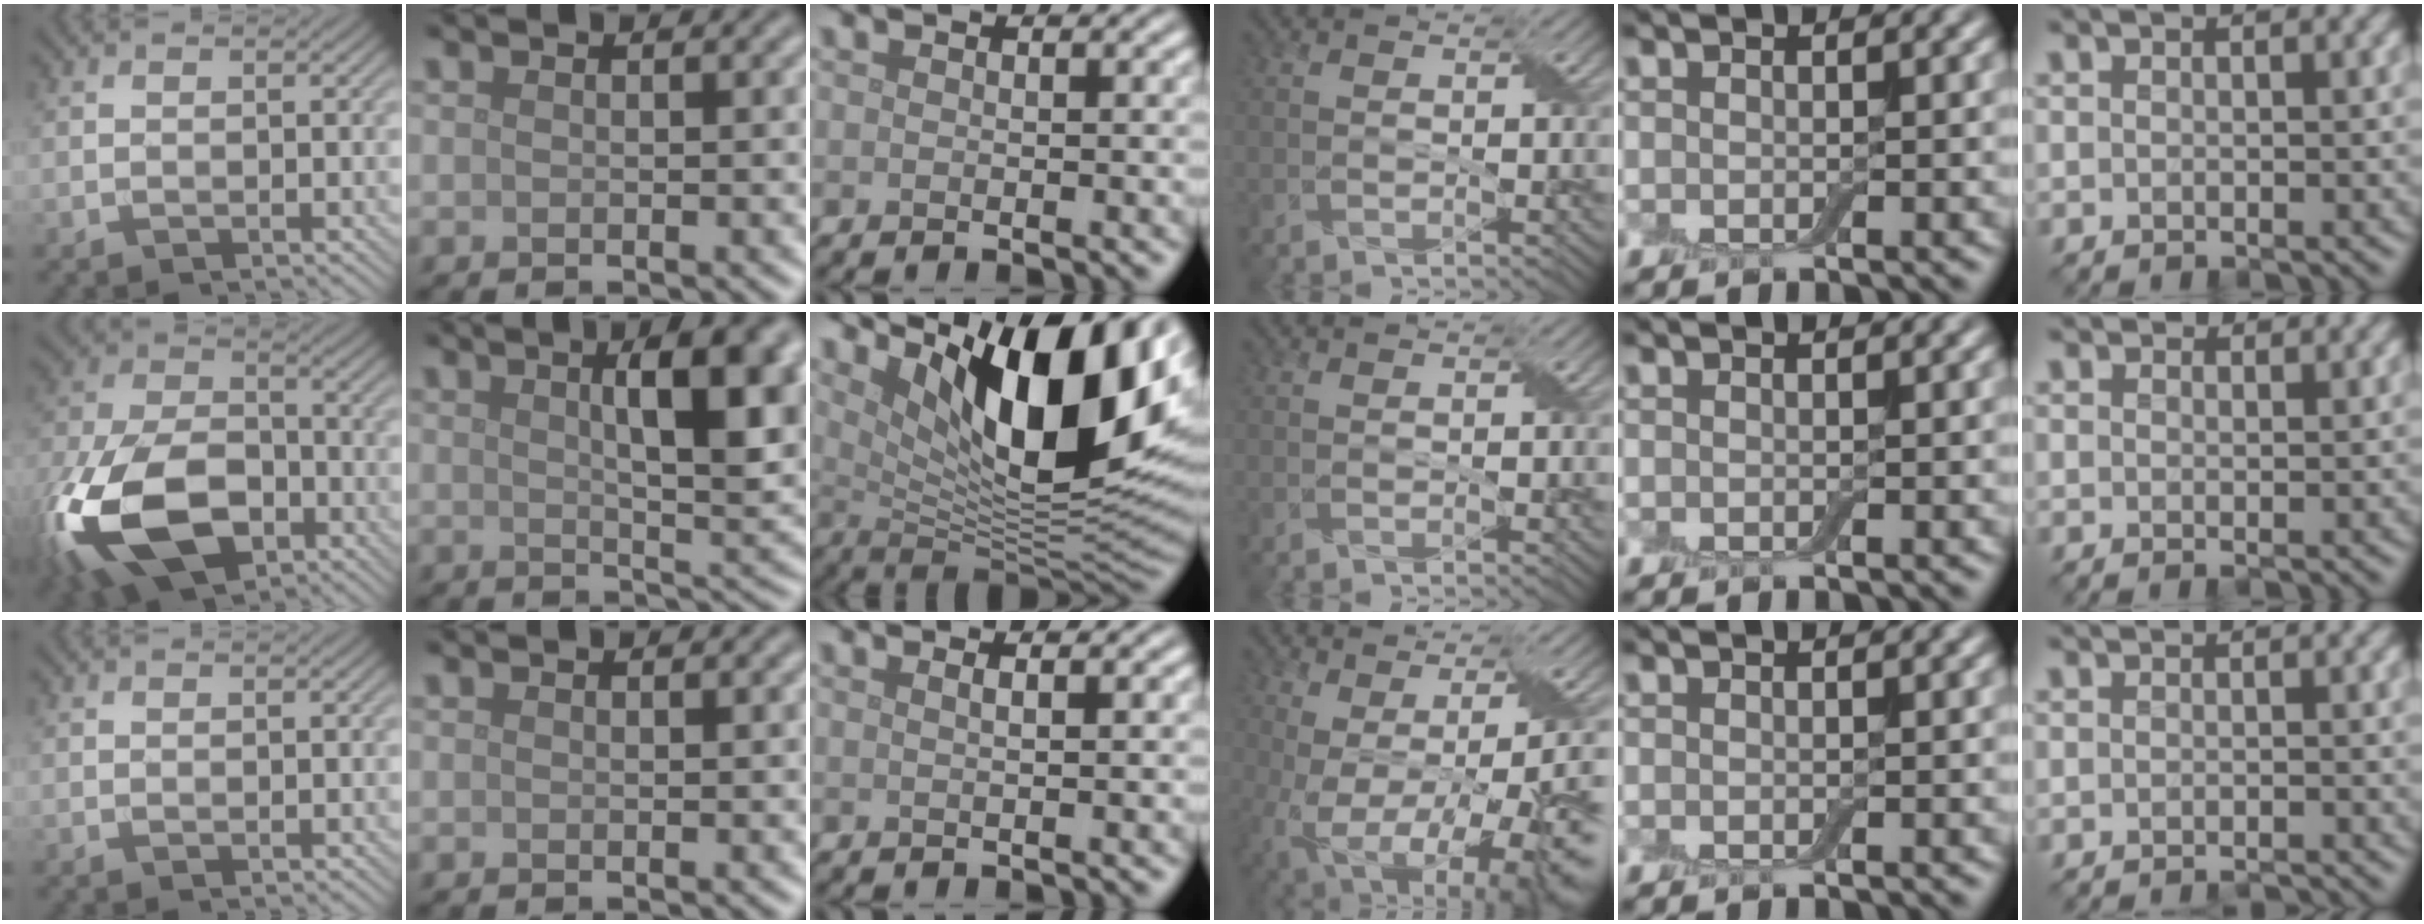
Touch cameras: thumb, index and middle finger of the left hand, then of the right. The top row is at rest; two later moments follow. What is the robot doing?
{"motion": "peel", "object": "aluminum foil"}